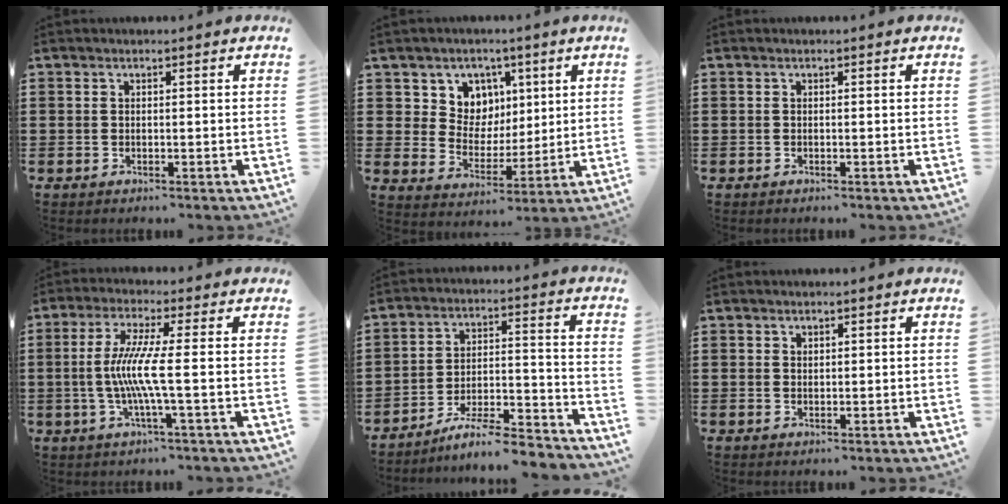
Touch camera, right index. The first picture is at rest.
{"total": 7.0, "force": [3.3, 6.1, 0.8], "torque": [-0.051, -0.013, 0.060]}
{"total": 0.0}
{"total": 7.4, "force": [-0.9, -0.6, 7.3], "torque": [-0.161, -0.020, -0.030]}
{"total": 7.4, "force": [-6.7, 0.3, 3.1], "torque": [-0.050, -0.001, -0.129]}
{"total": 0.7, "force": [0.6, 0.4, 0.1], "torque": [-0.002, 0.001, 0.013]}